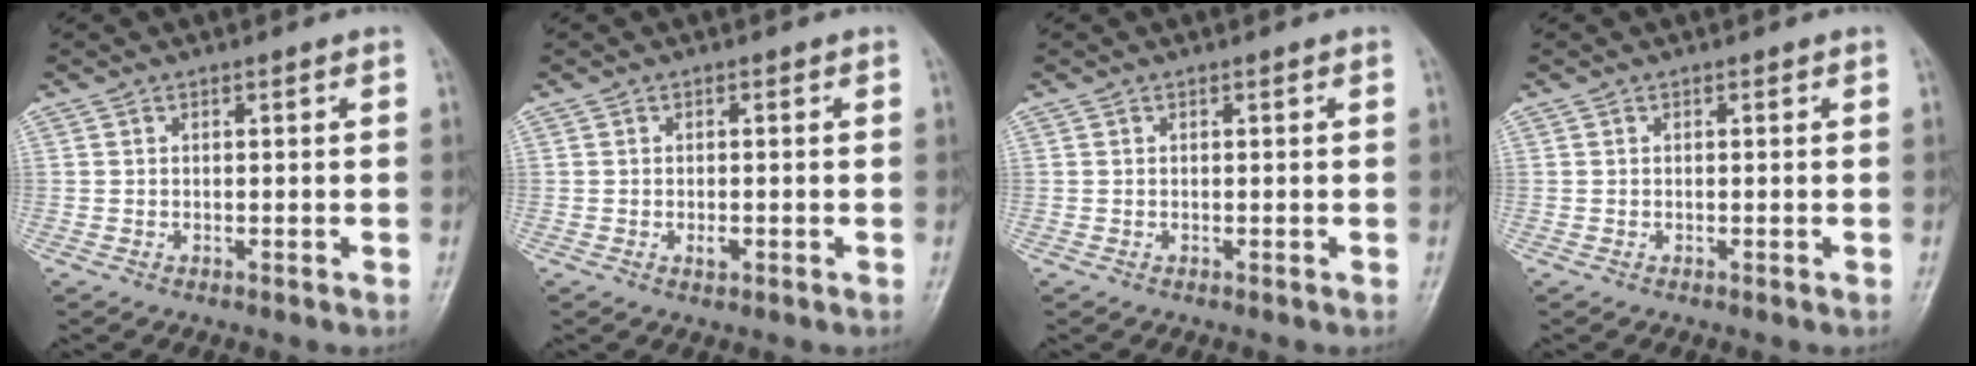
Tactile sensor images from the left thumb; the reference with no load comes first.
{"total": 1.4, "force": [-0.4, 0.8, 1.0], "torque": [-0.014, -0.001, -0.006]}
{"total": 0.0}
{"total": 0.0}